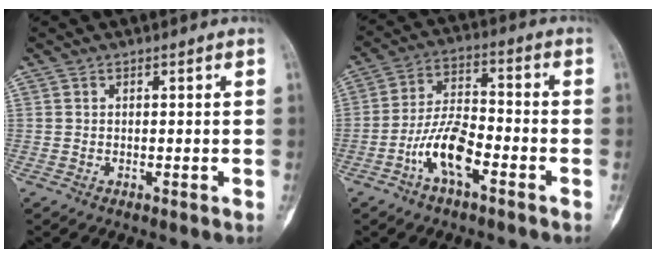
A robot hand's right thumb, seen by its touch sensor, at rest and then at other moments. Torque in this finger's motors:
{"motor_torque": [1.55, 1.23, 0.84, -0.64, 0.12]}